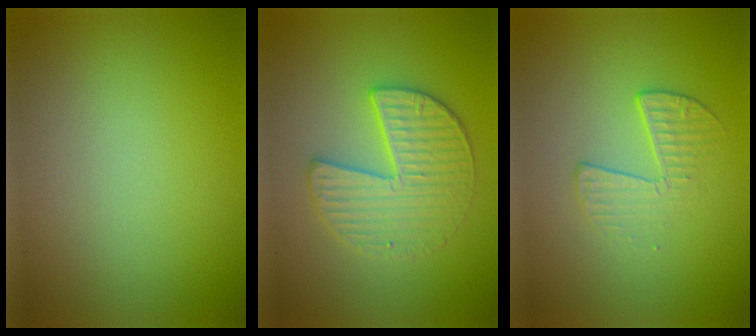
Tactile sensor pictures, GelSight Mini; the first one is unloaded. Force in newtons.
{"total": 3.8, "press": 3.8, "slide": 0.5}
{"total": 2.1, "press": 1.0, "slide": 1.8}